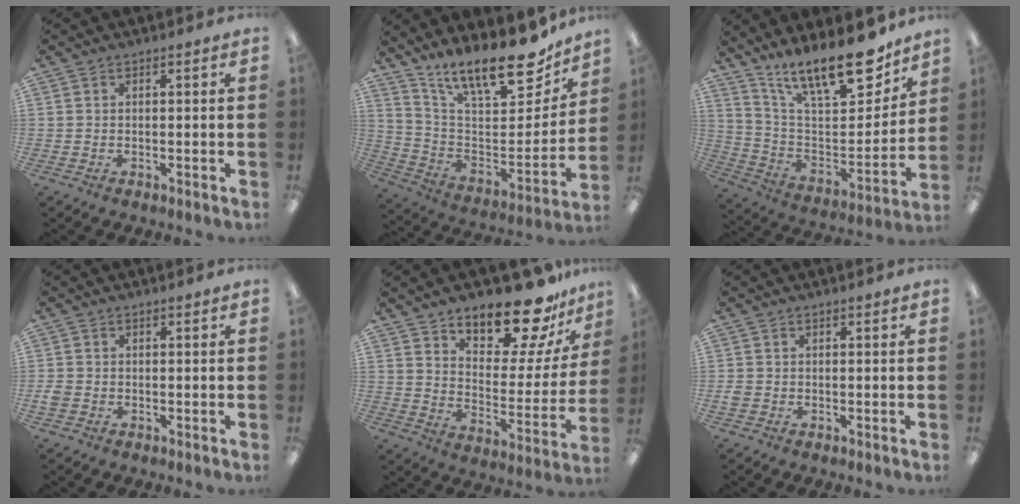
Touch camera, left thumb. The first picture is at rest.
{"total": 19.0, "force": [15.2, 5.6, 9.9], "torque": [-0.154, -0.124, 0.263]}
{"total": 20.5, "force": [15.6, 6.6, 11.7], "torque": [-0.180, -0.113, 0.265]}
{"total": 1.9, "force": [-0.5, 1.6, 0.9], "torque": [-0.014, 0.004, -0.008]}
{"total": 17.5, "force": [14.6, 5.8, 7.7], "torque": [-0.116, -0.112, 0.249]}
{"total": 1.4, "force": [-0.2, 1.2, 0.7], "torque": [-0.011, 0.003, -0.004]}